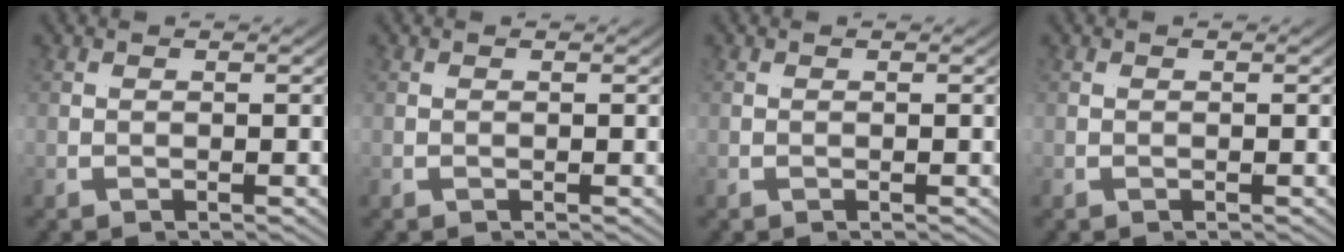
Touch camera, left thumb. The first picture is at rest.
{"total": 0.0}
{"total": 0.0}
{"total": 0.0}